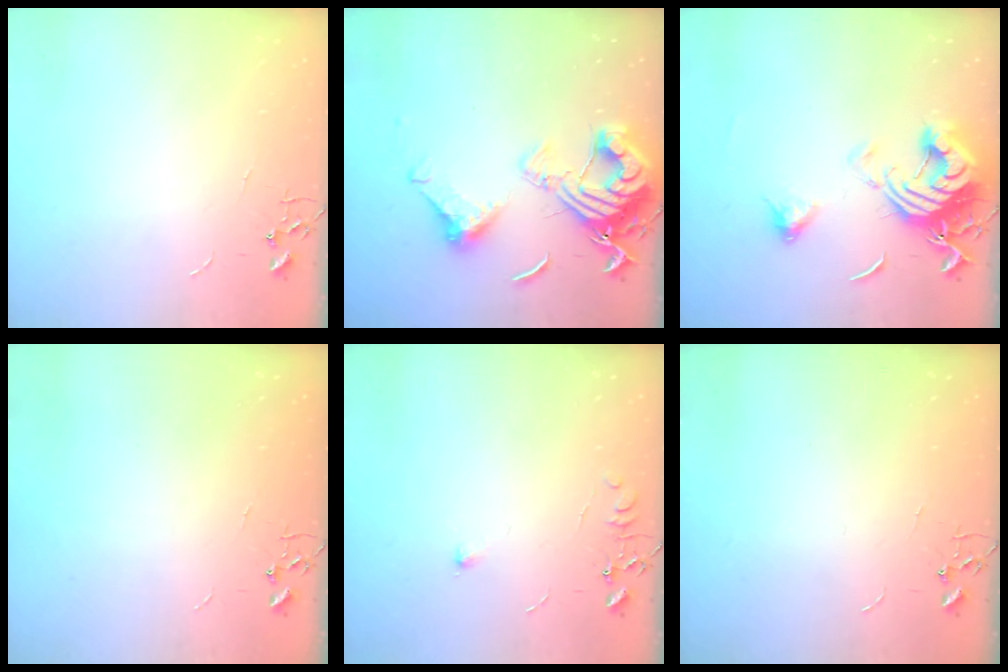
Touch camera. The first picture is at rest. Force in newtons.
{"total": 17.8, "press": 17.7, "slide": 1.9}
{"total": 15.9, "press": 15.8, "slide": 1.7}
{"total": 0.0}
{"total": 5.8, "press": 5.8, "slide": 0.7}
{"total": 0.0}